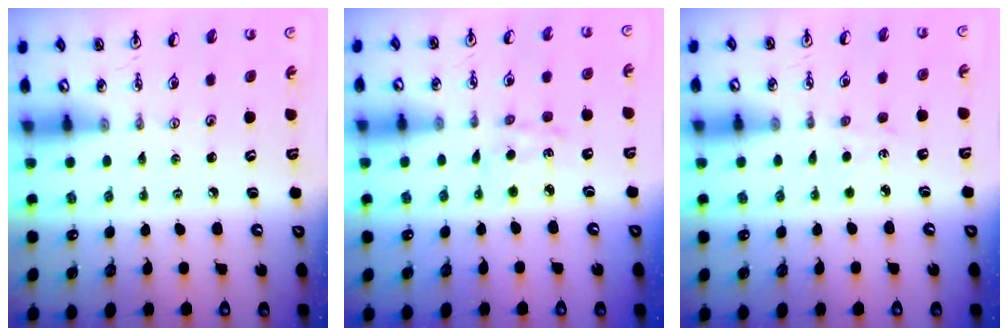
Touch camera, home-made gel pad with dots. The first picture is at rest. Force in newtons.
{"total": 5.4, "press": 5.4, "slide": 0.6}
{"total": 2.9, "press": 2.9, "slide": 0.4}